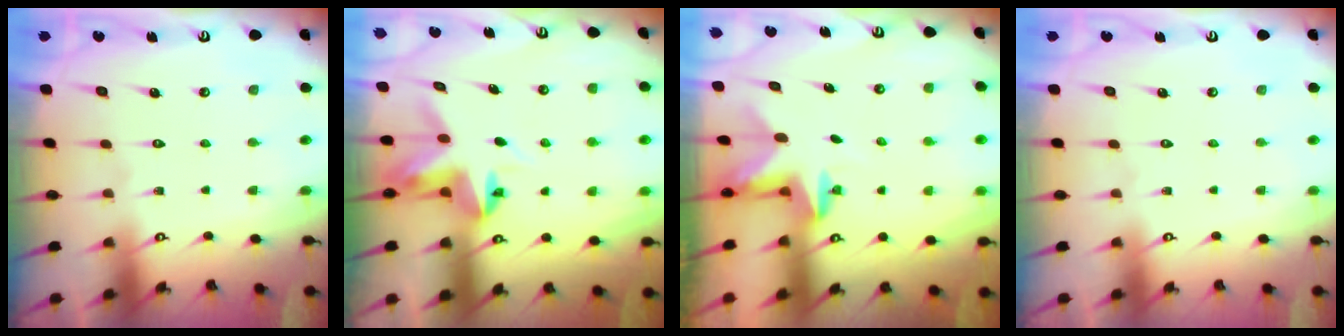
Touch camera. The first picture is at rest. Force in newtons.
{"total": 4.9, "press": 4.9, "slide": 0.2}
{"total": 2.4, "press": 2.3, "slide": 0.4}
{"total": 0.0}